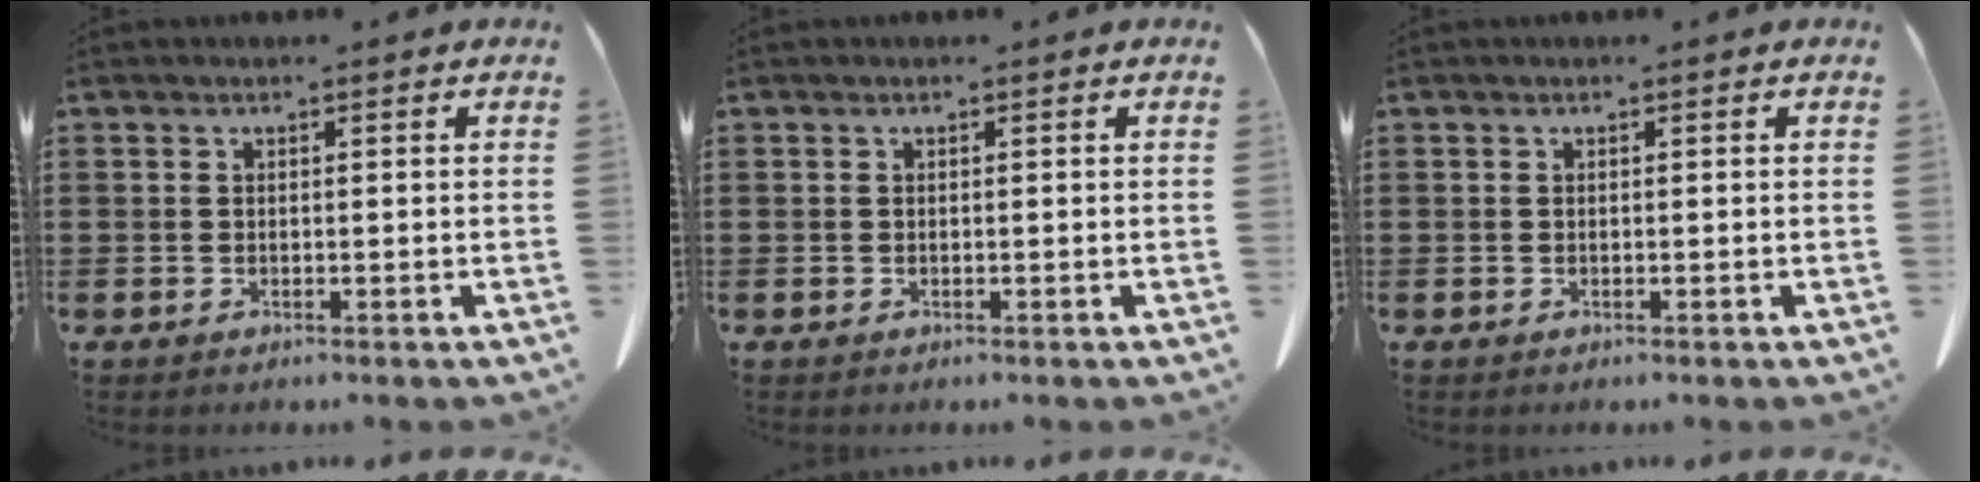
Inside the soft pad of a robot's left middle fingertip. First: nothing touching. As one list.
[{"total": 0.0}, {"total": 0.0}]